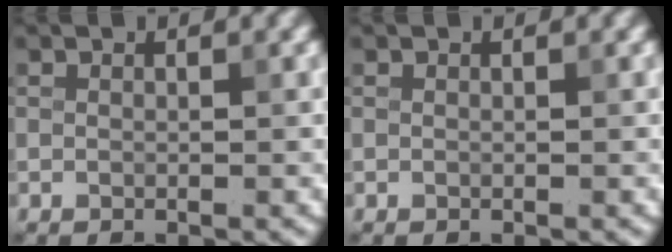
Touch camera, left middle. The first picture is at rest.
{"total": 0.0}